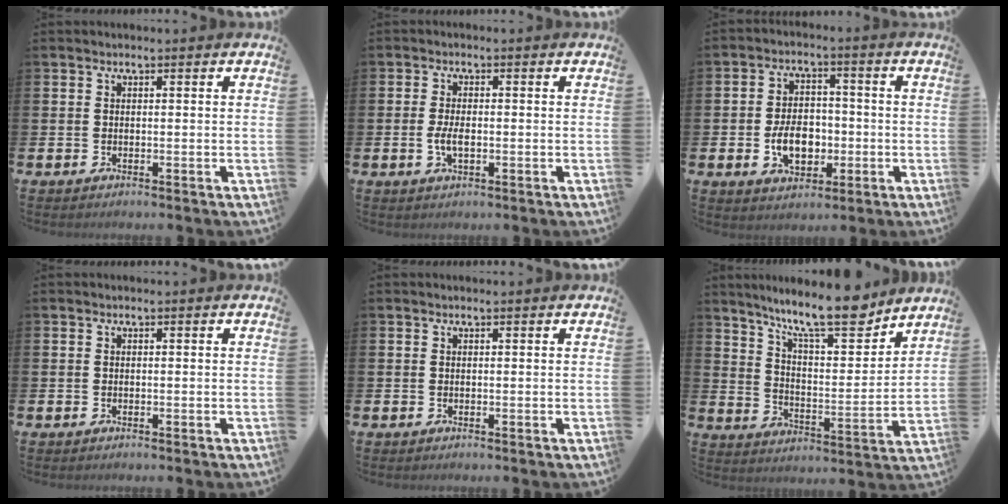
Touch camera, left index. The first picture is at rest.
{"total": 2.9, "force": [-0.5, 1.4, 2.5], "torque": [-0.044, 0.002, -0.010]}
{"total": 6.1, "force": [-1.4, 4.3, 4.0], "torque": [-0.057, 0.006, -0.030]}
{"total": 0.0}
{"total": 0.0}
{"total": 13.1, "force": [11.1, 2.7, 6.3], "torque": [-0.116, -0.070, 0.189]}